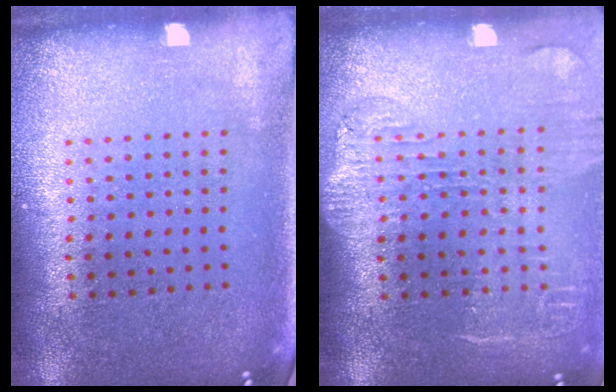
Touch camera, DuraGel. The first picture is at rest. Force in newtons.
{"total": 1.9, "press": 1.6, "slide": 1.0}